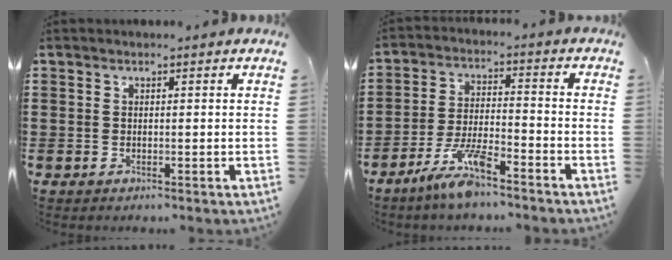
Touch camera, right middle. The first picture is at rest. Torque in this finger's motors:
{"motor_torque": [2.14, 0.00, 0.91, 0.21]}